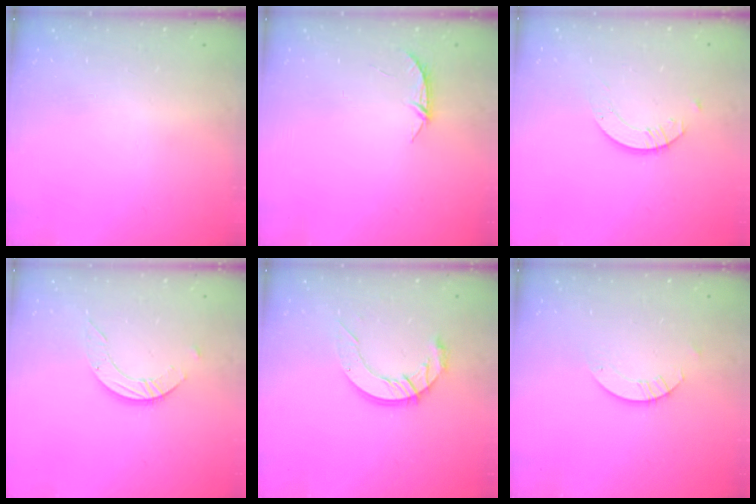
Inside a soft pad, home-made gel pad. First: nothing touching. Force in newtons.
{"total": 4.2, "press": 4.2, "slide": 0.5}
{"total": 3.4, "press": 3.4, "slide": 0.0}
{"total": 5.8, "press": 5.8, "slide": 0.1}
{"total": 11.1, "press": 11.1, "slide": 1.0}
{"total": 2.6, "press": 2.6, "slide": 0.2}